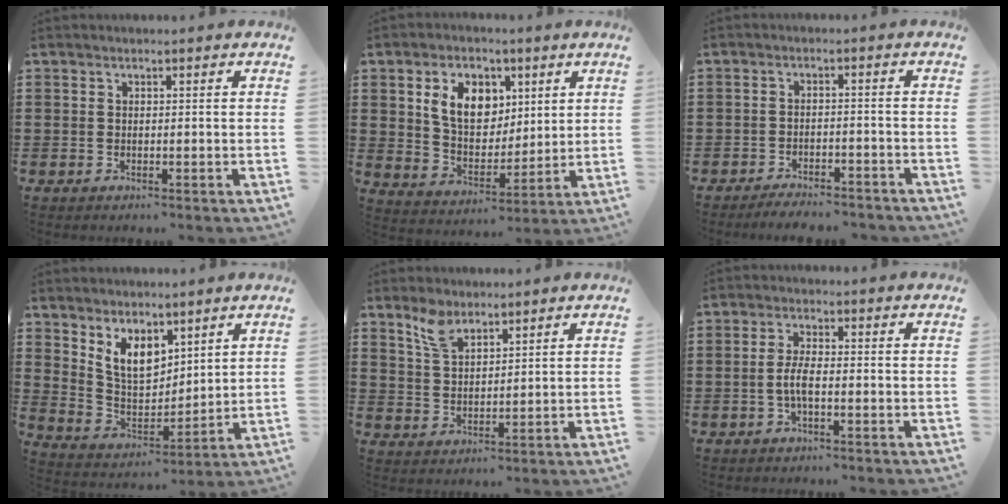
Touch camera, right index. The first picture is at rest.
{"total": 8.9, "force": [3.2, 6.4, 5.2], "torque": [-0.114, 0.017, 0.058]}
{"total": 3.0, "force": [-3.0, 0.3, 0.5], "torque": [-0.012, 0.002, -0.060]}
{"total": 7.1, "force": [4.4, 4.1, 3.7], "torque": [-0.094, -0.006, 0.085]}
{"total": 5.1, "force": [3.7, 2.2, 2.8], "torque": [-0.066, 0.003, 0.071]}
{"total": 3.5, "force": [-0.9, 0.9, 3.2], "torque": [-0.080, -0.006, -0.024]}